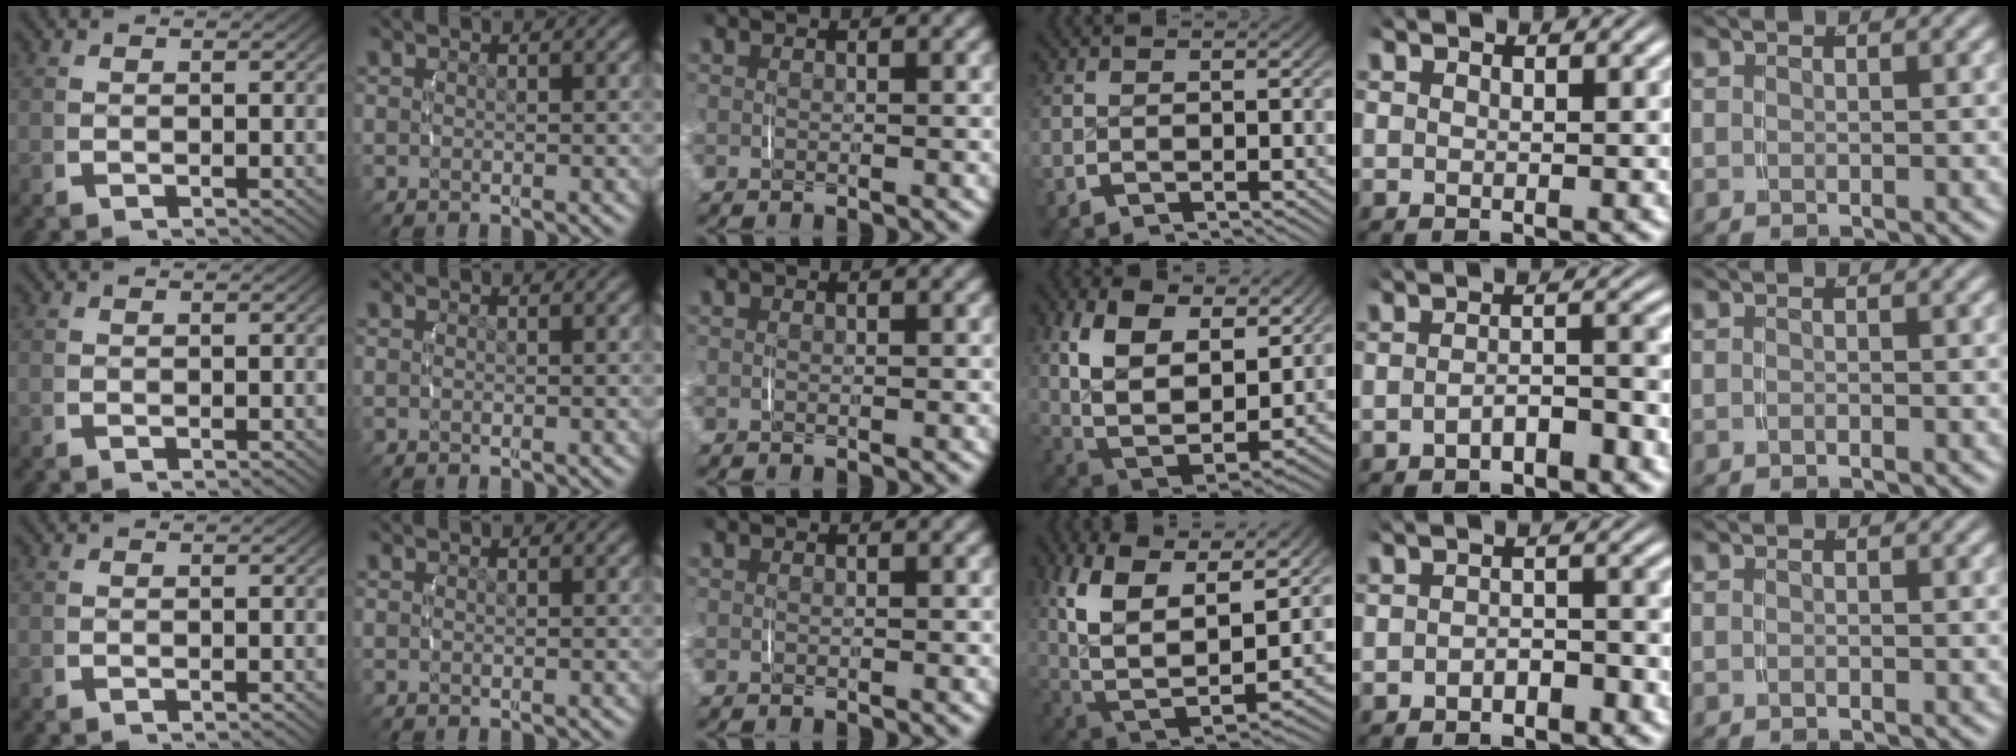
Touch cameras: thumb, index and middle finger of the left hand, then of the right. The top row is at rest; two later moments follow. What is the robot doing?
{"motion": "lift_and_place", "object": "napkin"}